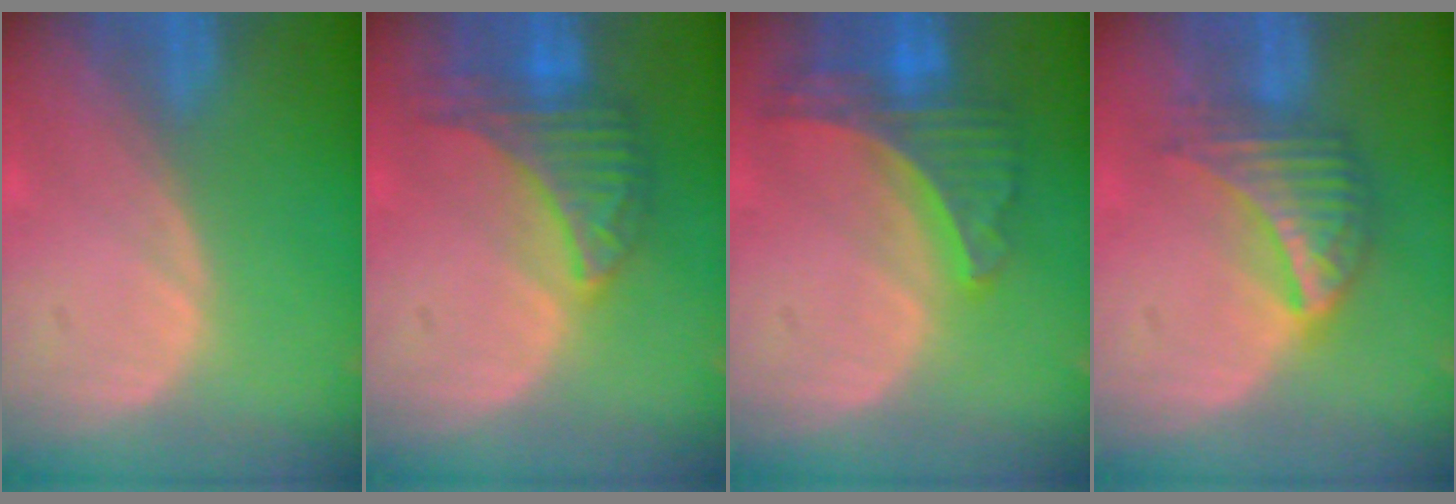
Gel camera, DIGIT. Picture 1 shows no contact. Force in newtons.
{"total": 7.1, "press": 7.1, "slide": 0.2}
{"total": 7.8, "press": 6.9, "slide": 3.6}
{"total": 7.5, "press": 6.6, "slide": 3.6}